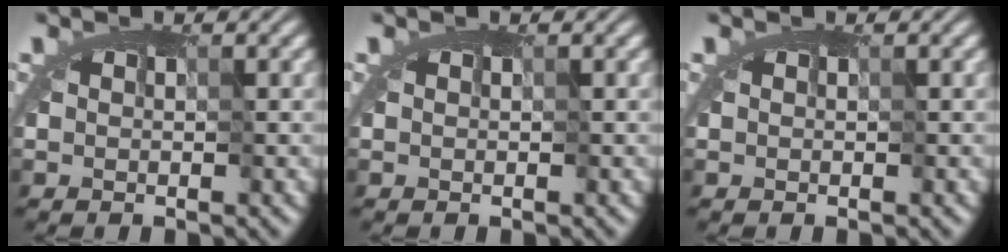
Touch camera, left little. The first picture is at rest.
{"total": 0.0}
{"total": 0.0}